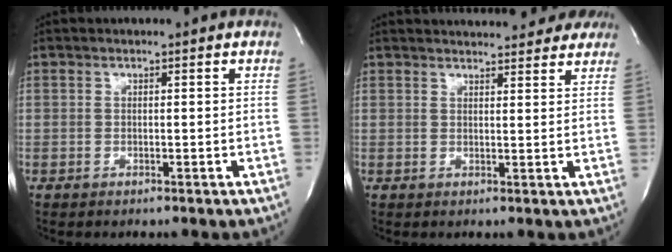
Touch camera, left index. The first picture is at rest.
{"total": 14.7, "force": [13.8, 2.8, 4.3], "torque": [-0.050, 0.019, 0.162]}